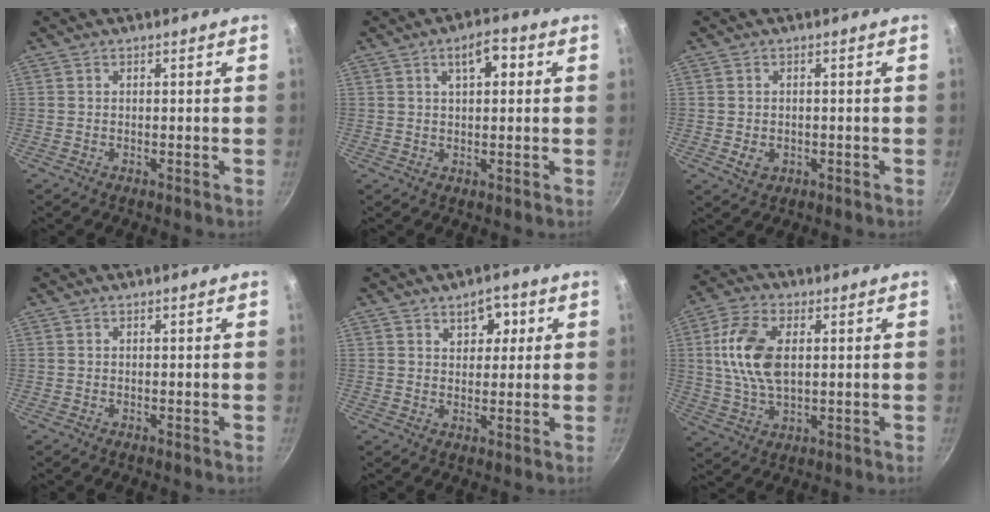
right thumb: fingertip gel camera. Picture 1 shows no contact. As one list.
[{"total": 5.8, "force": [1.8, 2.9, 4.7], "torque": [-0.054, 0.008, 0.023]}, {"total": 2.8, "force": [-0.6, 2.2, 1.5], "torque": [-0.024, -0.002, -0.004]}, {"total": 0.0}, {"total": 5.4, "force": [2.3, 3.6, 3.3], "torque": [-0.014, -0.009, 0.030]}, {"total": 12.0, "force": [2.0, 6.9, 9.6], "torque": [-0.181, 0.004, 0.035]}]